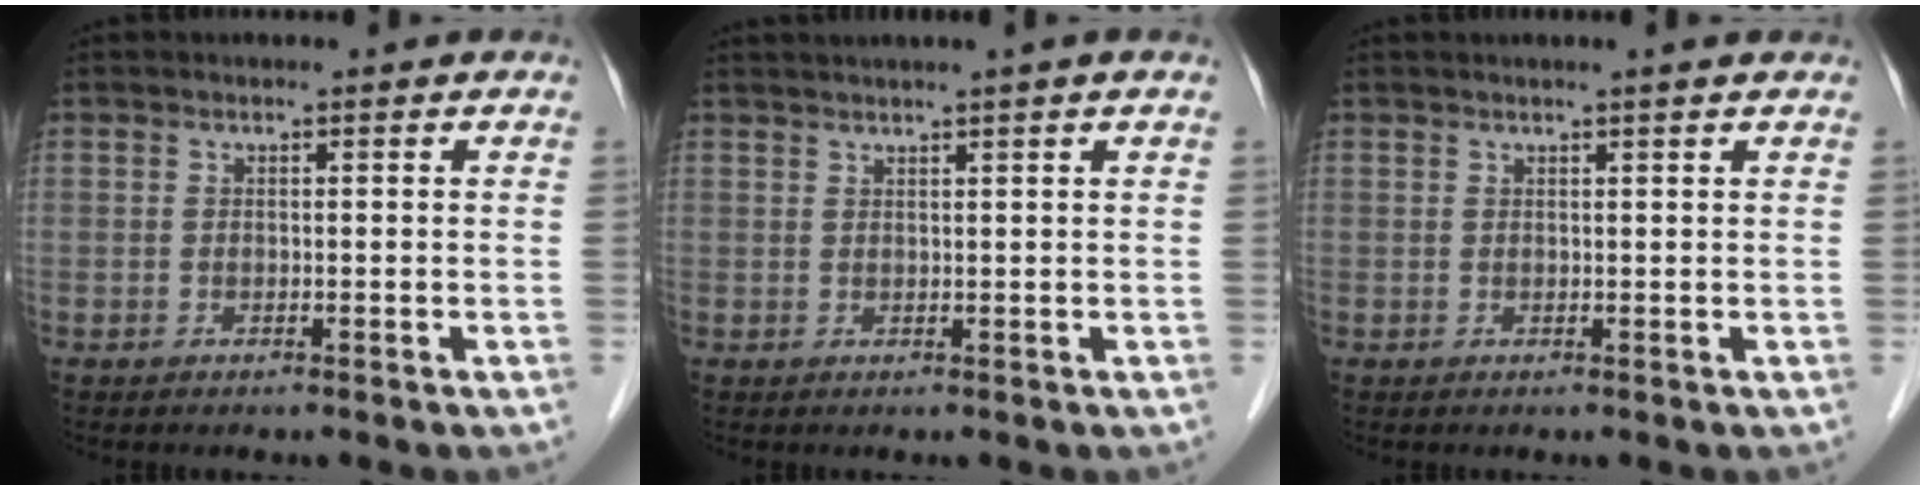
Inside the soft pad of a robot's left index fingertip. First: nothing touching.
{"total": 3.8, "force": [2.9, -1.0, 2.2], "torque": [-0.033, 0.017, 0.052]}
{"total": 1.8, "force": [1.4, -0.5, 0.9], "torque": [-0.018, 0.004, 0.027]}